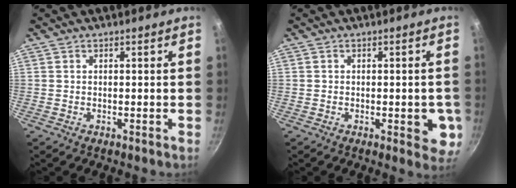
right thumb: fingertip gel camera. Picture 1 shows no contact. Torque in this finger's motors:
{"motor_torque": [0.93, 1.11, 0.76, -0.03, 0.18]}